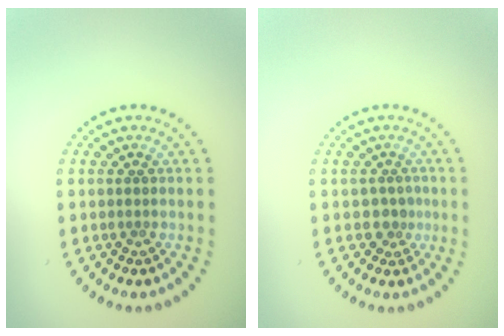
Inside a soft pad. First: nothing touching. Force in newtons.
{"total": 1.6, "press": 1.2, "slide": 1.1}